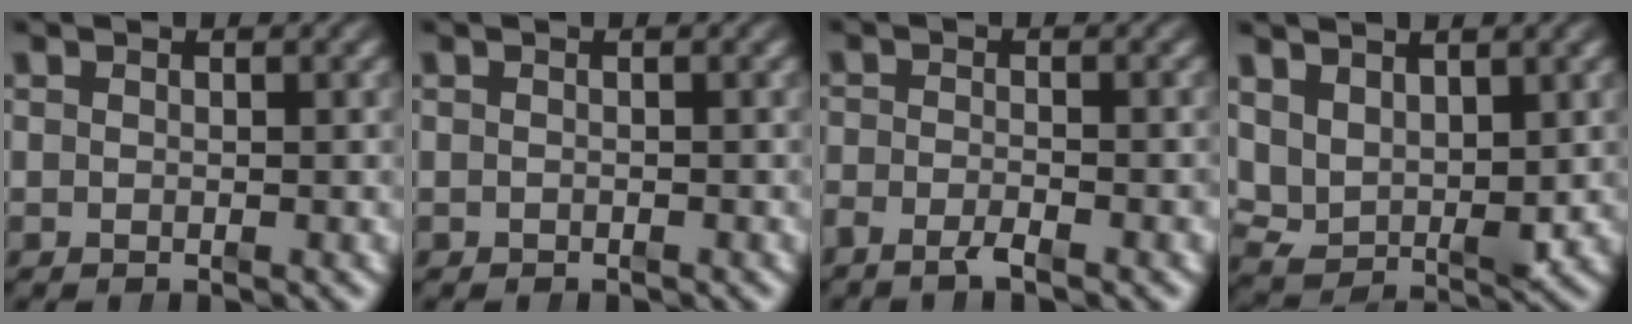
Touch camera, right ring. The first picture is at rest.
{"total": 0.6, "force": [-0.4, -0.4, -0.2], "torque": [0.005, -0.006, -0.002]}
{"total": 2.0, "force": [-1.6, 0.2, 1.1], "torque": [-0.014, -0.002, -0.033]}
{"total": 5.0, "force": [0.8, 4.0, 2.8], "torque": [-0.082, -0.025, 0.023]}